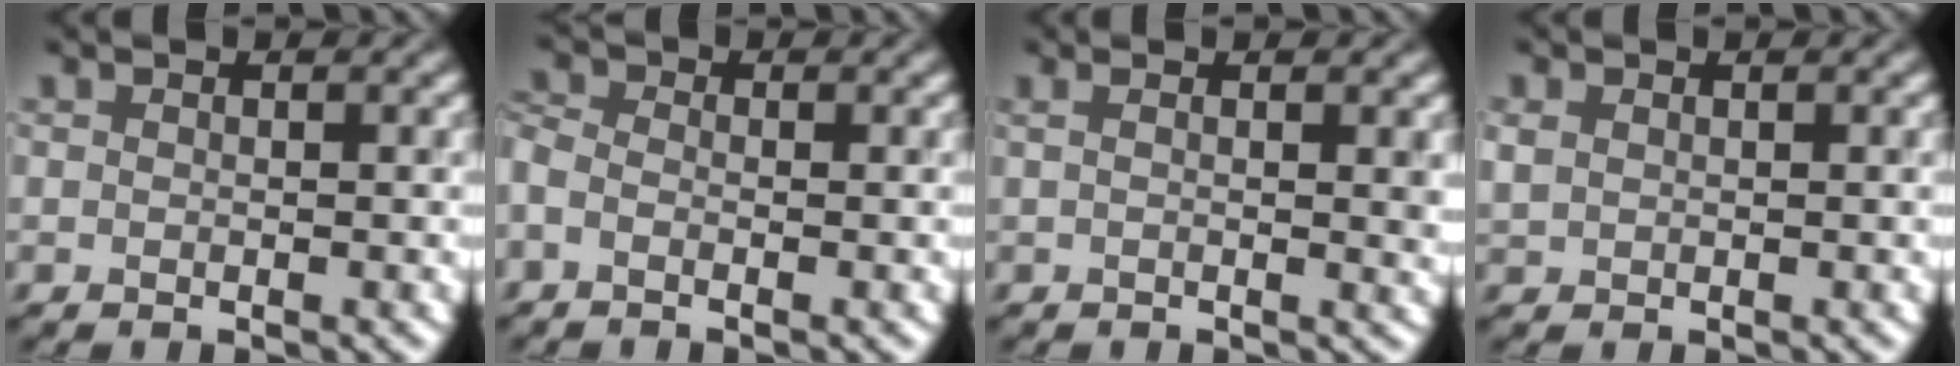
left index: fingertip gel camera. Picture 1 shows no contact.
{"total": 1.8, "force": [-0.7, 1.2, 1.2], "torque": [-0.039, 0.003, -0.030]}
{"total": 2.5, "force": [0.5, 0.5, 2.4], "torque": [-0.034, 0.001, 0.007]}
{"total": 0.9, "force": [0.3, 0.7, 0.4], "torque": [-0.013, 0.002, 0.008]}